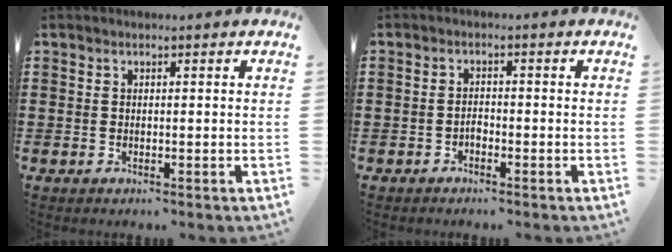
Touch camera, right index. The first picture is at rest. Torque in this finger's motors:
{"motor_torque": [1.85, 0.29, 0.04, -0.06]}